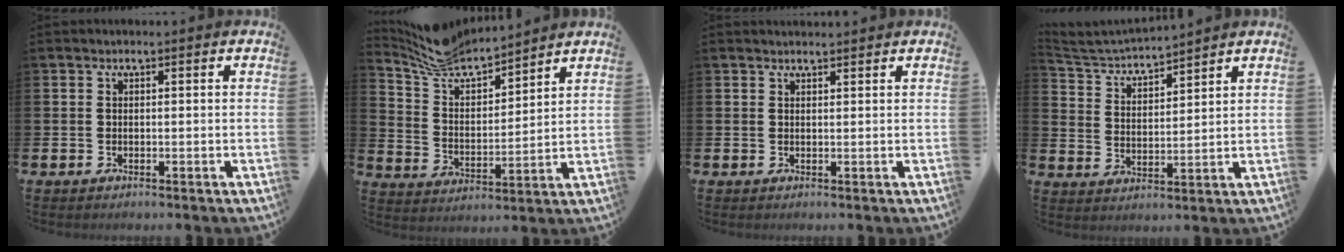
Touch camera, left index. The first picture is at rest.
{"total": 7.6, "force": [7.2, 1.9, 1.5], "torque": [-0.069, -0.041, 0.131]}
{"total": 1.2, "force": [1.2, 0.1, 0.1], "torque": [0.005, -0.002, 0.020]}
{"total": 4.1, "force": [4.1, 0.3, 0.3], "torque": [-0.026, -0.034, 0.069]}